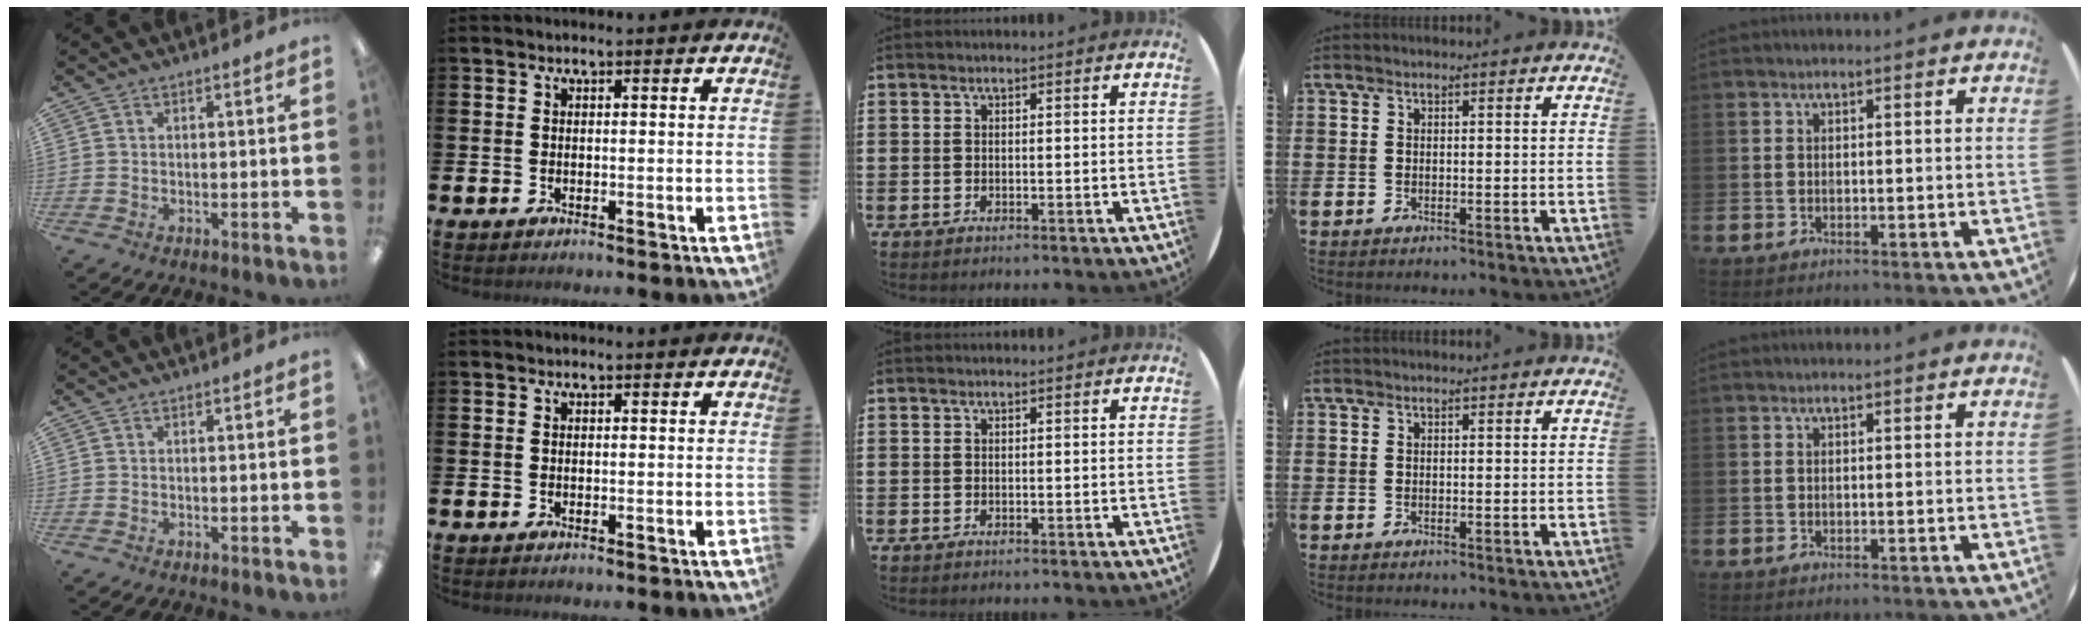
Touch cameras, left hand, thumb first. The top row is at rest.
{}